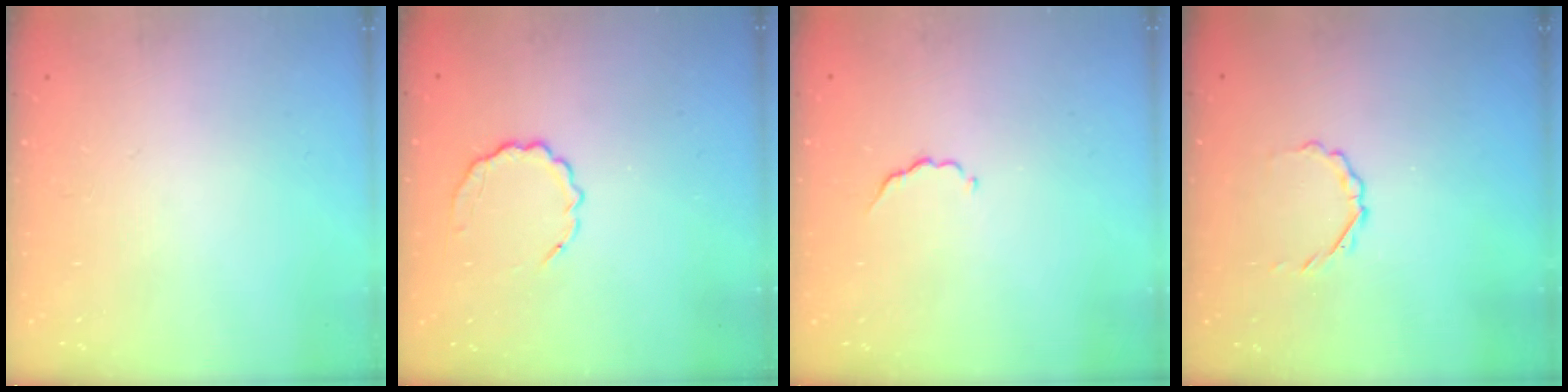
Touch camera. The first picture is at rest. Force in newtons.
{"total": 5.4, "press": 5.2, "slide": 1.5}
{"total": 2.8, "press": 2.7, "slide": 0.5}
{"total": 2.1, "press": 2.0, "slide": 0.8}